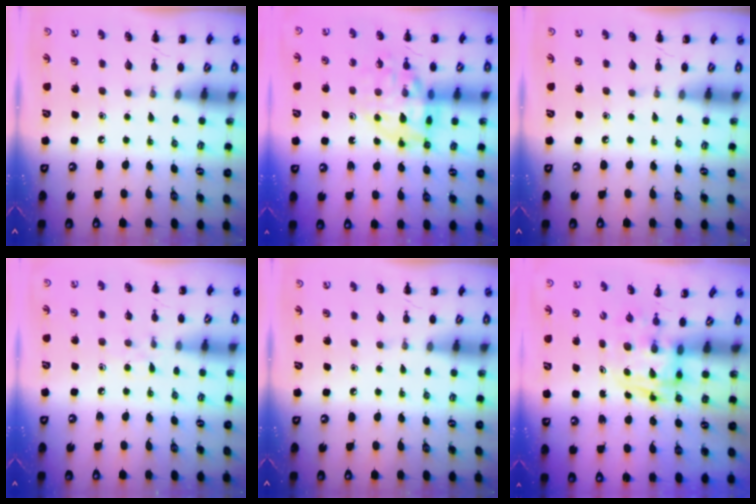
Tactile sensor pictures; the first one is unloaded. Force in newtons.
{"total": 13.9, "press": 13.5, "slide": 3.3}
{"total": 0.0}
{"total": 4.8, "press": 4.4, "slide": 2.0}
{"total": 0.0}
{"total": 2.8, "press": 2.8, "slide": 0.5}